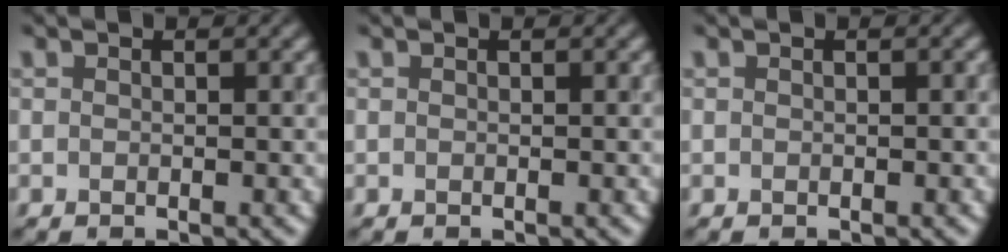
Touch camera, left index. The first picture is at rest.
{"total": 0.0}
{"total": 0.0}